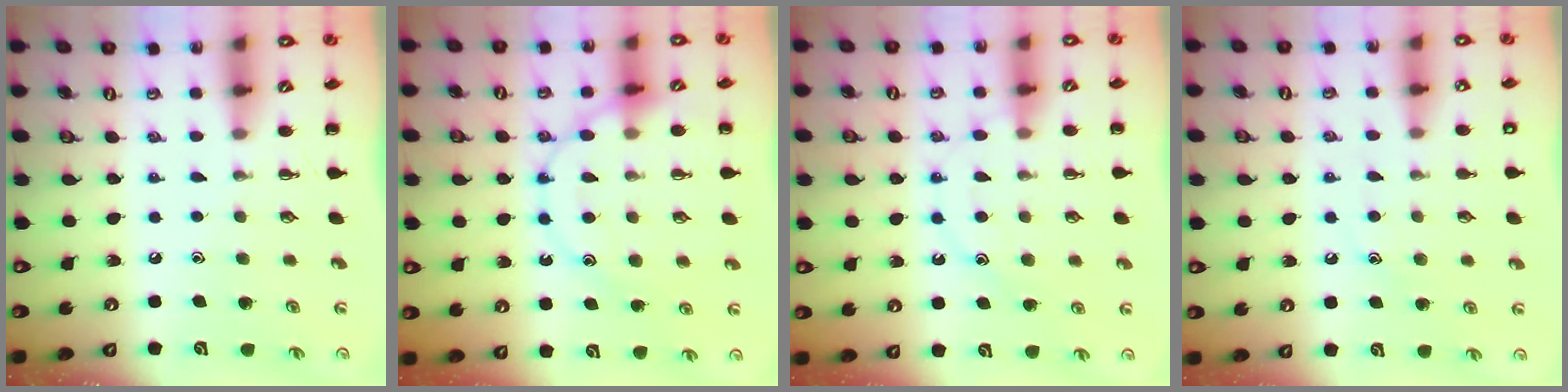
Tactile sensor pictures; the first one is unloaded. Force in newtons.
{"total": 15.0, "press": 14.9, "slide": 1.3}
{"total": 11.2, "press": 11.2, "slide": 0.6}
{"total": 8.4, "press": 8.2, "slide": 1.4}